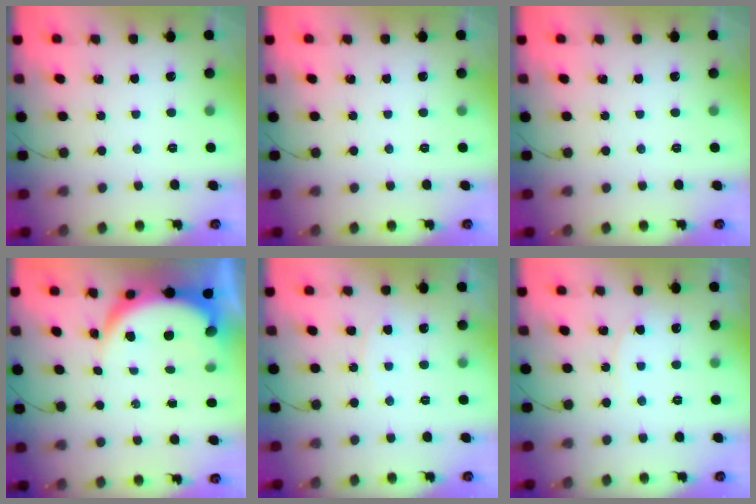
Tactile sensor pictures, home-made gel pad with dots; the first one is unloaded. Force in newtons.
{"total": 0.0}
{"total": 0.0}
{"total": 7.6, "press": 7.6, "slide": 0.9}
{"total": 7.1, "press": 7.1, "slide": 0.5}
{"total": 3.3, "press": 3.3, "slide": 0.5}